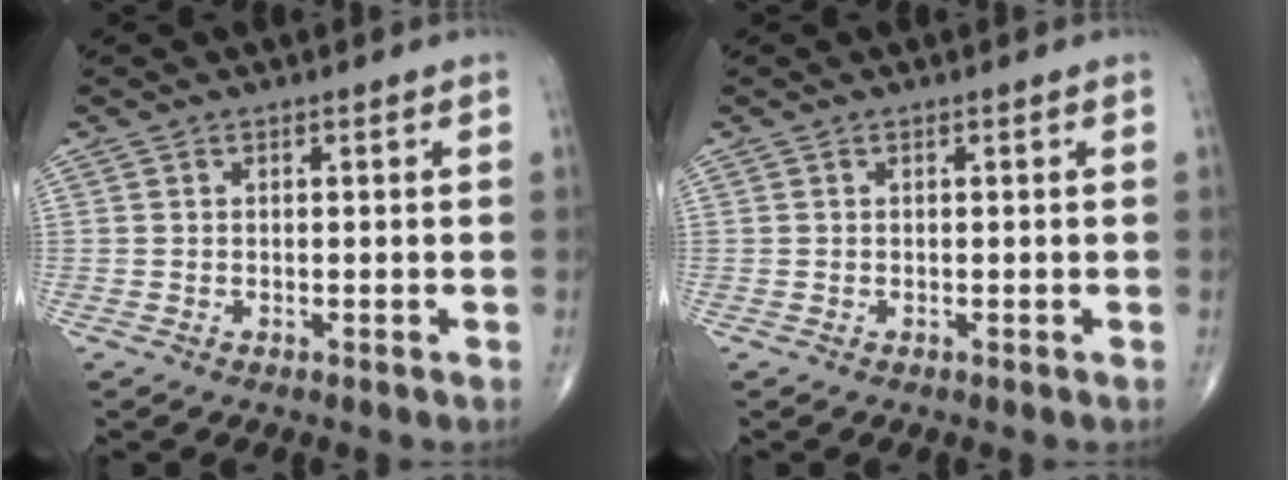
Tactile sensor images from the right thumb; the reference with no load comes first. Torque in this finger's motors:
{"motor_torque": [0.00, 0.00, 0.01, 0.01, 0.02]}